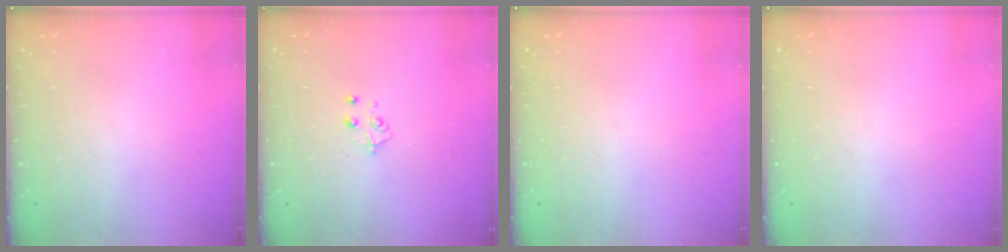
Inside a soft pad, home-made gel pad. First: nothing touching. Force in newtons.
{"total": 3.4, "press": 3.4, "slide": 0.4}
{"total": 0.0}
{"total": 0.0}